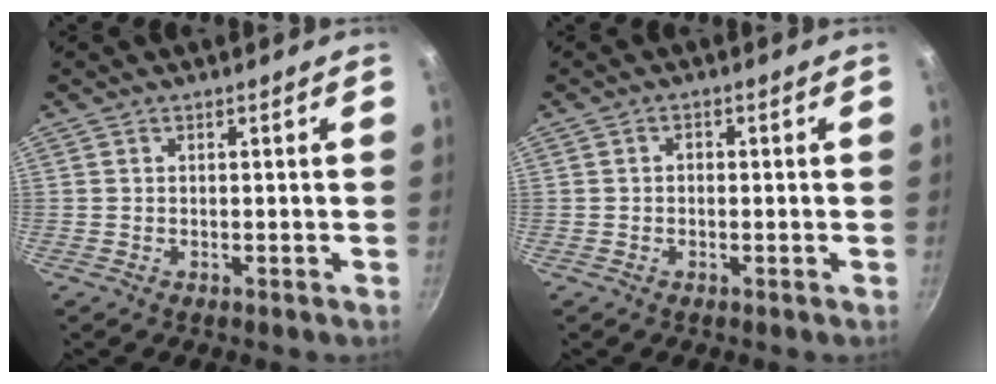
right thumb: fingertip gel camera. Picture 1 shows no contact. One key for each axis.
{"total": 1.1, "fx": -0.2, "fy": 0.9, "fz": 0.6, "tx": -0.010, "ty": 0.006, "tz": -0.005}